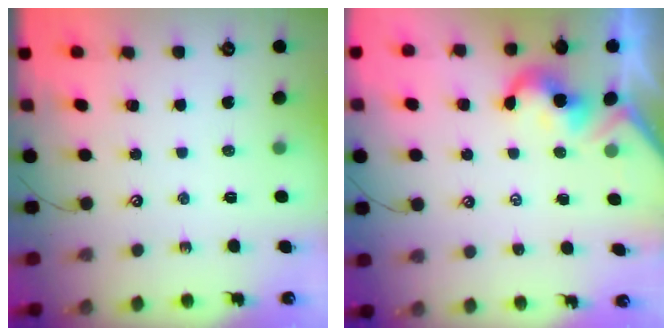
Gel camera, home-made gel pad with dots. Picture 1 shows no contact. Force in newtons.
{"total": 2.1, "press": 2.0, "slide": 0.5}